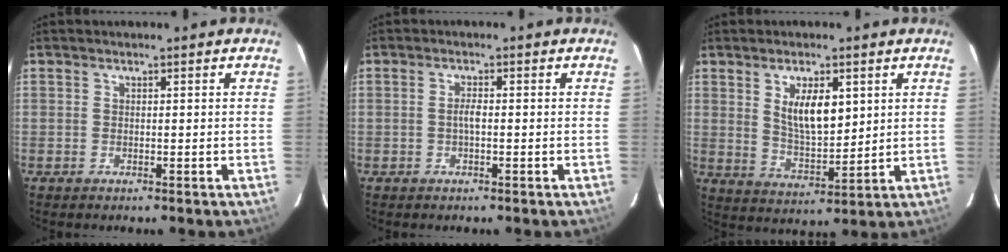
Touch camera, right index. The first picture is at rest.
{"total": 1.6, "force": [-0.3, 0.4, 1.6], "torque": [-0.030, 0.003, -0.008]}
{"total": 7.9, "force": [3.3, 2.9, 6.6], "torque": [-0.115, -0.007, 0.071]}